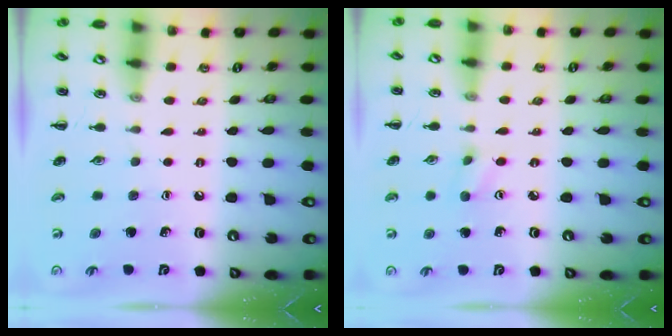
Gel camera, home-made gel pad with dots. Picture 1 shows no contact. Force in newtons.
{"total": 3.2, "press": 3.1, "slide": 1.0}